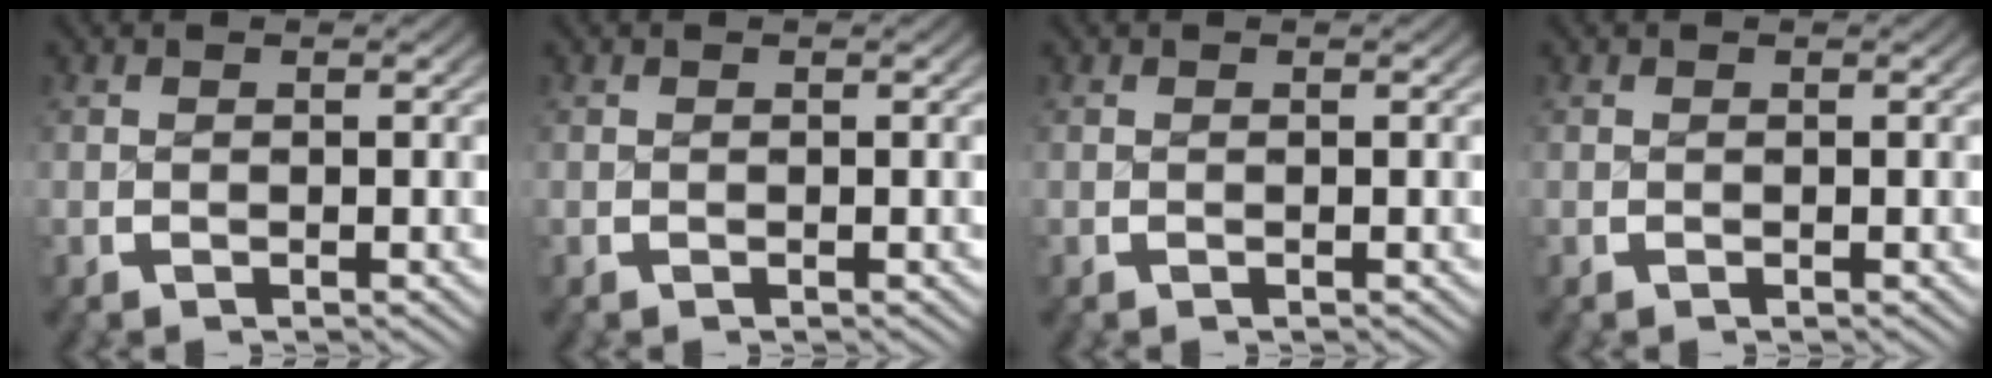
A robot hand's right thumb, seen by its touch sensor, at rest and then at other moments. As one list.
[{"total": 0.0}, {"total": 0.0}, {"total": 0.0}]